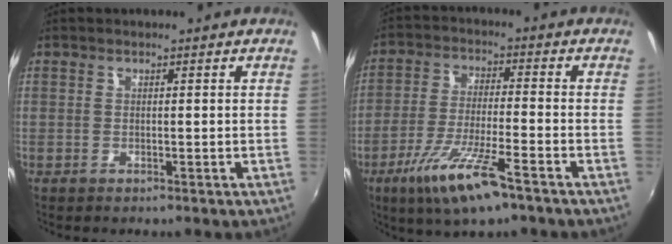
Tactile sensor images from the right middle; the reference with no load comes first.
{"total": 12.1, "force": [-7.0, 2.1, 9.6], "torque": [-0.200, -0.024, -0.129]}